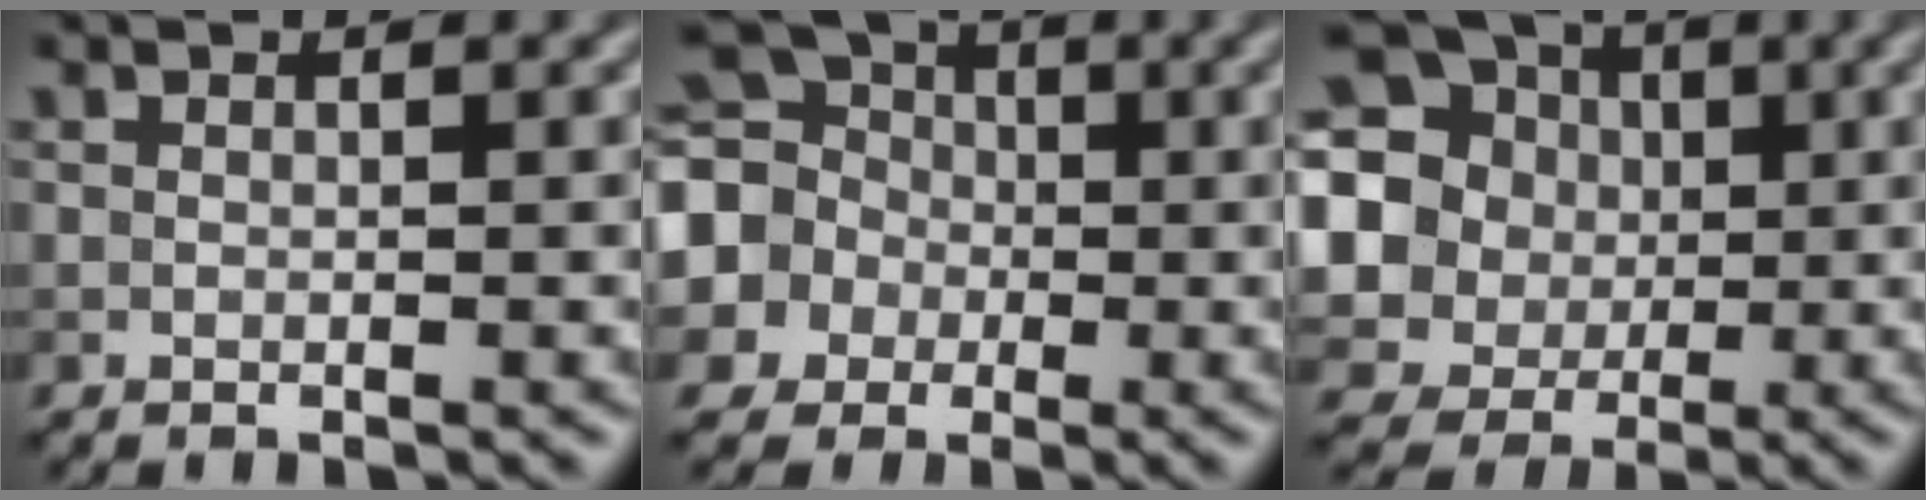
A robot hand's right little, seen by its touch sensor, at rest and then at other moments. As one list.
[{"total": 12.6, "force": [0.2, 11.6, 4.9], "torque": [-0.140, 0.014, -0.034]}, {"total": 17.5, "force": [3.0, 16.2, 6.1], "torque": [-0.179, 0.015, 0.030]}]